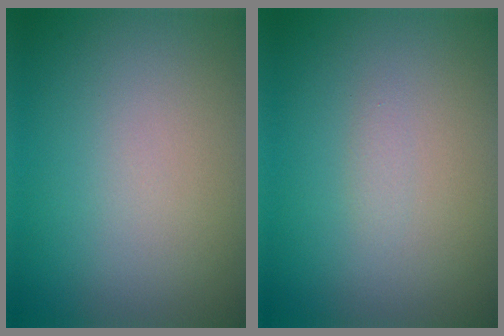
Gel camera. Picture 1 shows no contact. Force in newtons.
{"total": 0.6, "press": 0.6, "slide": 0.0}